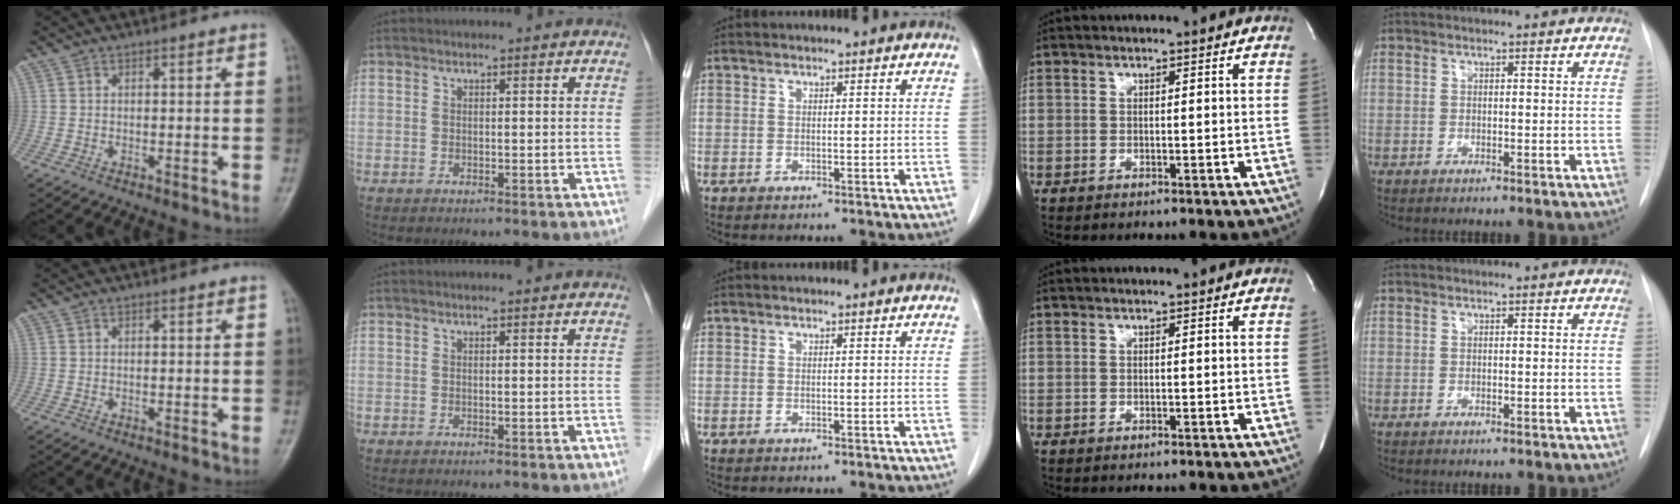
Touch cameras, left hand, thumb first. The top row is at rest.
{}